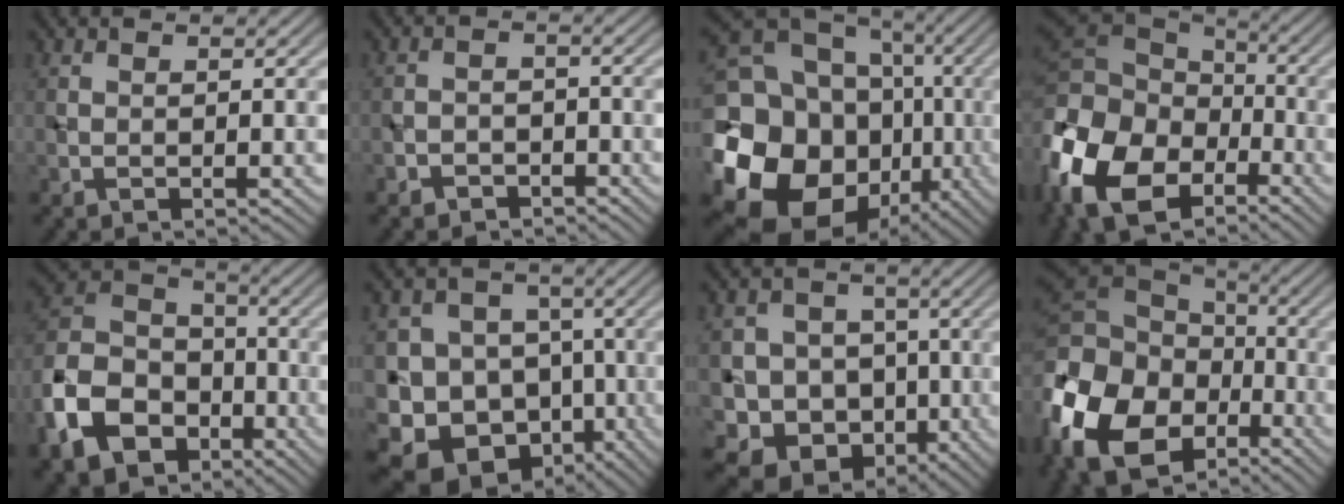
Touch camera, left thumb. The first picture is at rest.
{"total": 2.4, "force": [-1.9, 1.4, 0.7], "torque": [-0.007, 0.004, -0.038]}
{"total": 23.6, "force": [-3.5, 20.1, 12.0], "torque": [-0.273, -0.031, -0.090]}
{"total": 18.3, "force": [-6.4, 12.3, 11.8], "torque": [-0.312, -0.019, -0.130]}
{"total": 15.3, "force": [-7.0, 10.7, 8.2], "torque": [-0.234, -0.034, -0.149]}
{"total": 15.2, "force": [-6.1, 12.7, 5.6], "torque": [-0.132, -0.024, -0.119]}
{"total": 9.4, "force": [-2.2, 8.5, 3.5], "torque": [-0.064, -0.013, -0.067]}
{"total": 20.2, "force": [-7.5, 14.0, 12.6], "torque": [-0.331, -0.027, -0.137]}